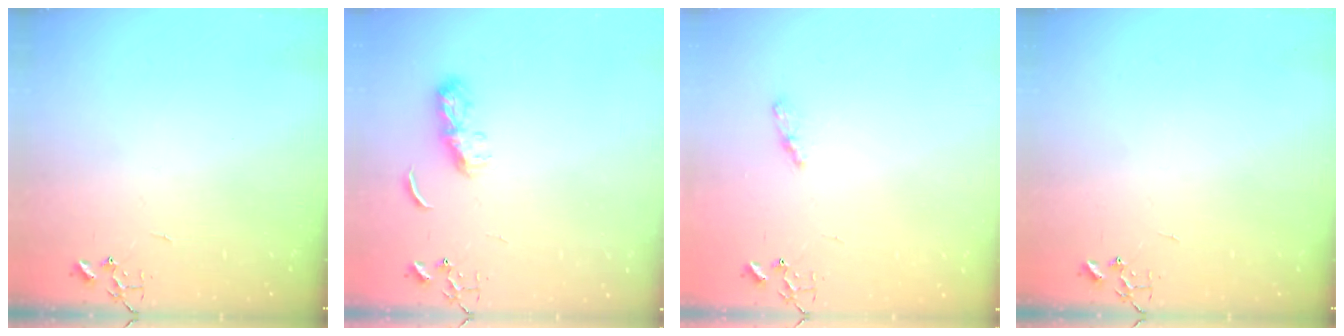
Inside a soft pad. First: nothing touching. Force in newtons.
{"total": 6.5, "press": 6.4, "slide": 0.6}
{"total": 4.7, "press": 4.7, "slide": 0.4}
{"total": 0.0}